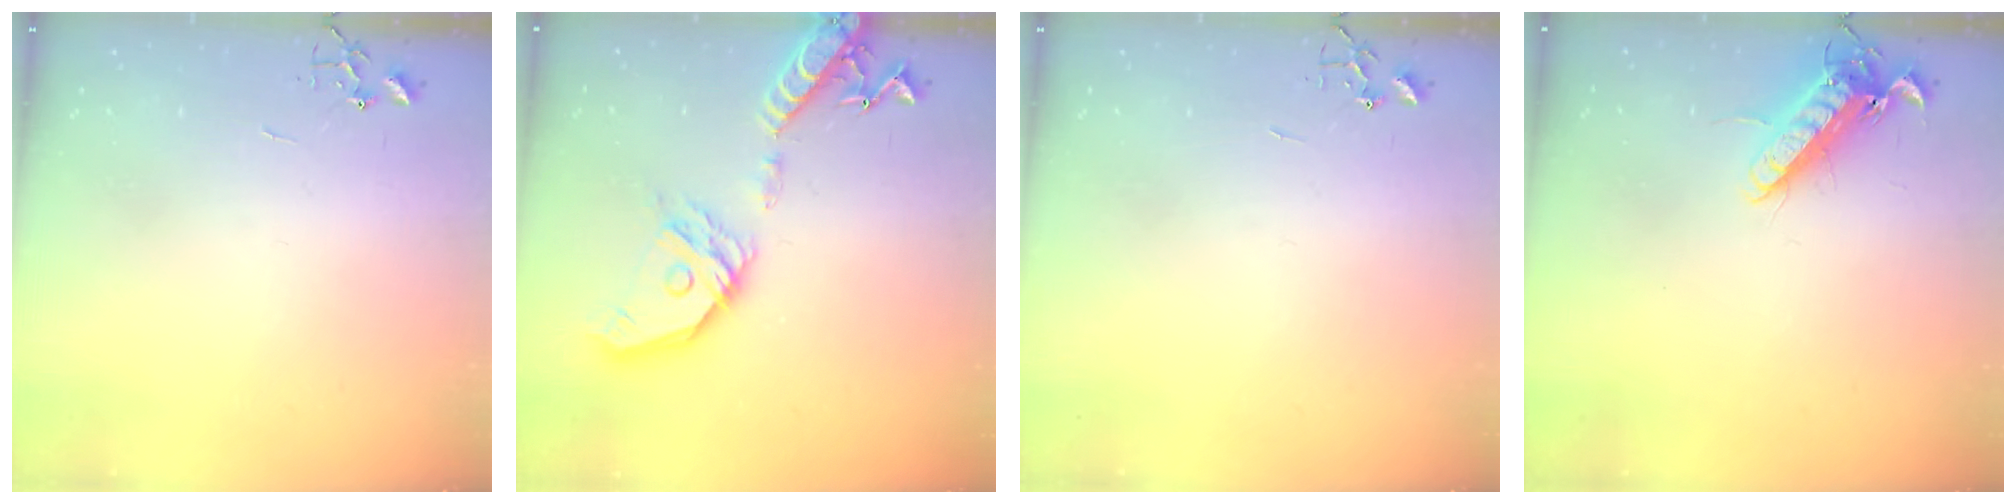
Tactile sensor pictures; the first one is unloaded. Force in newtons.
{"total": 20.0, "press": 19.7, "slide": 3.5}
{"total": 0.0}
{"total": 12.8, "press": 12.7, "slide": 1.9}